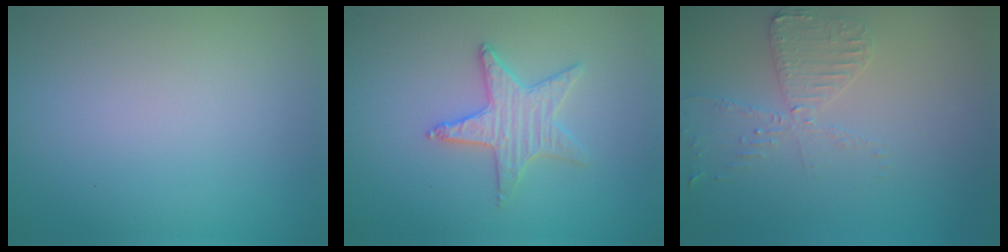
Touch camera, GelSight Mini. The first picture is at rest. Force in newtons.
{"total": 3.0, "press": 3.0, "slide": 0.1}
{"total": 3.1, "press": 2.8, "slide": 1.3}